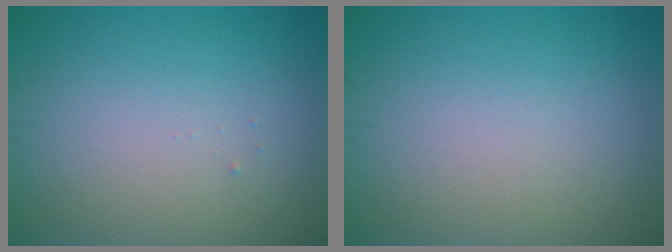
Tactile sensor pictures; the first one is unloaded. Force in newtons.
{"total": 0.0}